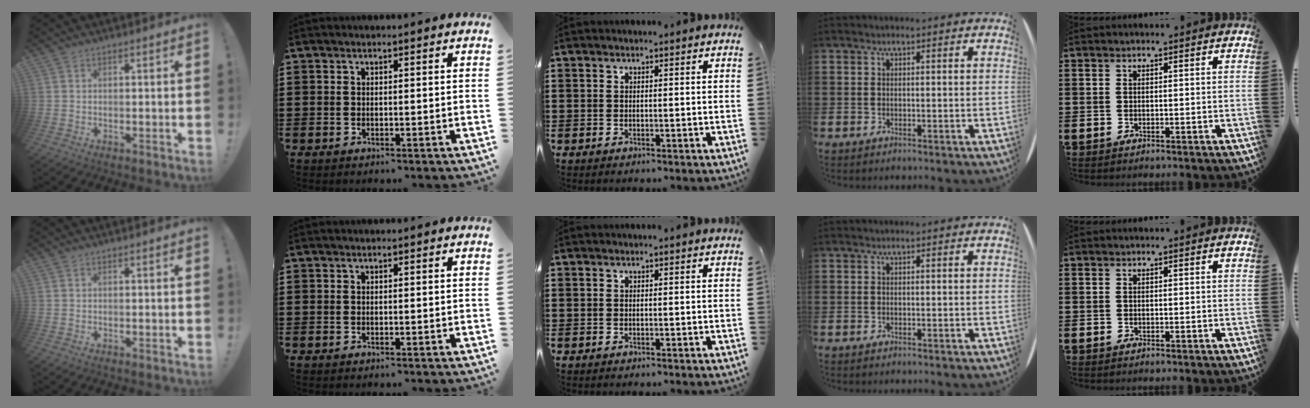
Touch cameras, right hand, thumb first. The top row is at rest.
{}